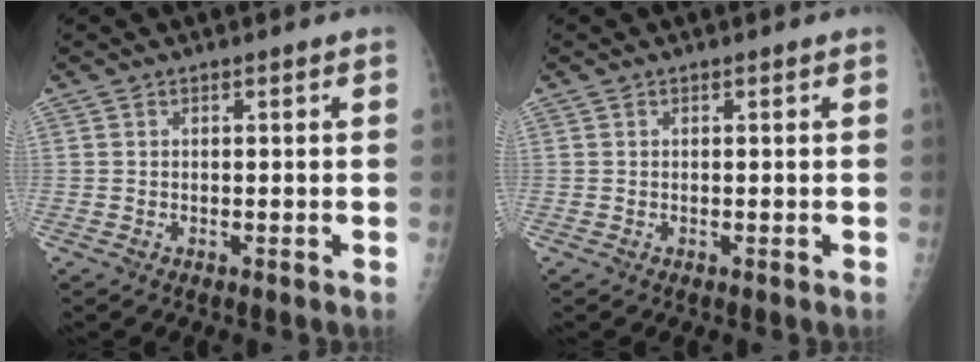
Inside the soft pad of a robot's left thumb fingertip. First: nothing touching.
{"total": 0.0}